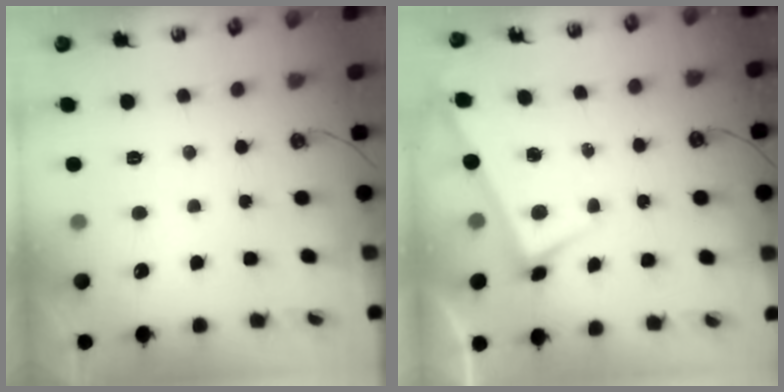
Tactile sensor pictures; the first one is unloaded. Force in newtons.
{"total": 2.8, "press": 2.8, "slide": 0.2}